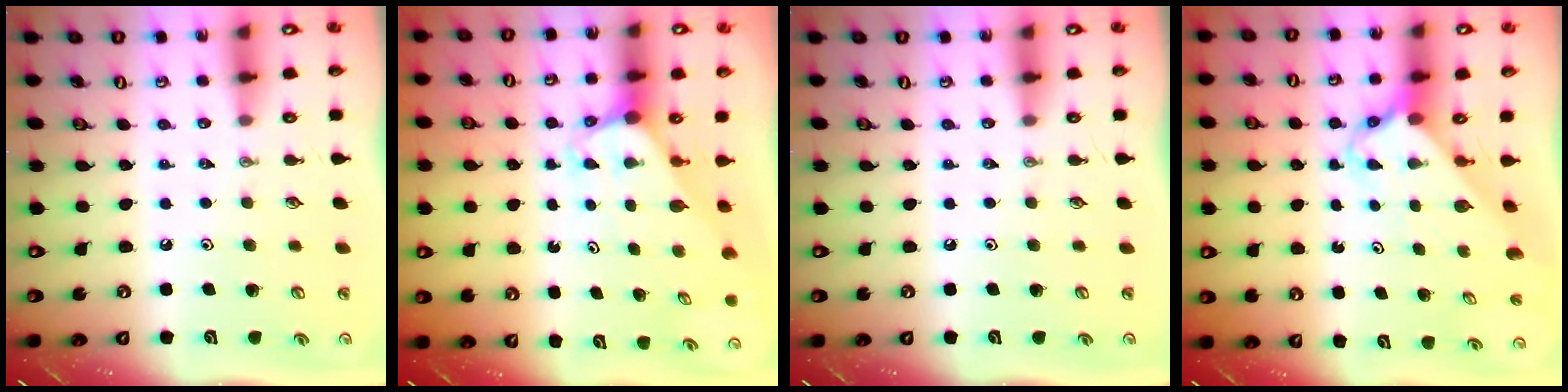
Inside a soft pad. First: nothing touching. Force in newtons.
{"total": 3.1, "press": 3.1, "slide": 0.0}
{"total": 0.0}
{"total": 2.6, "press": 2.6, "slide": 0.2}